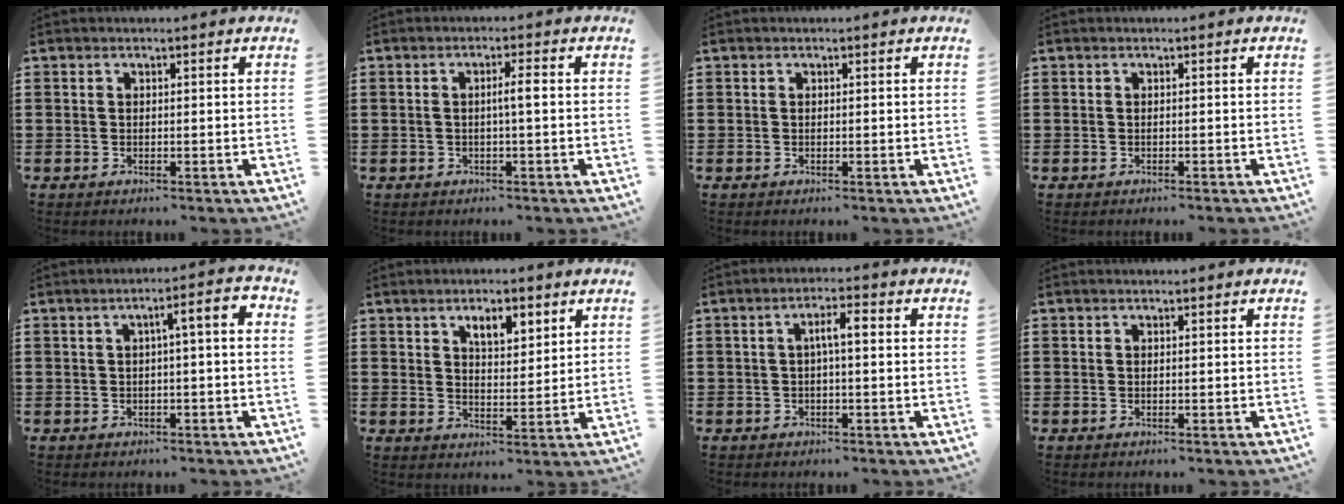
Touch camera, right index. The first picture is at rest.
{"total": 2.4, "force": [-0.1, 0.0, 2.4], "torque": [-0.045, -0.001, -0.006]}
{"total": 0.0}
{"total": 0.0}
{"total": 3.9, "force": [-0.3, 0.3, 3.9], "torque": [-0.072, 0.005, -0.012]}
{"total": 4.3, "force": [2.7, 1.8, 2.8], "torque": [-0.047, 0.002, 0.045]}
{"total": 3.2, "force": [0.0, 0.6, 3.2], "torque": [-0.059, 0.008, -0.004]}
{"total": 0.0}